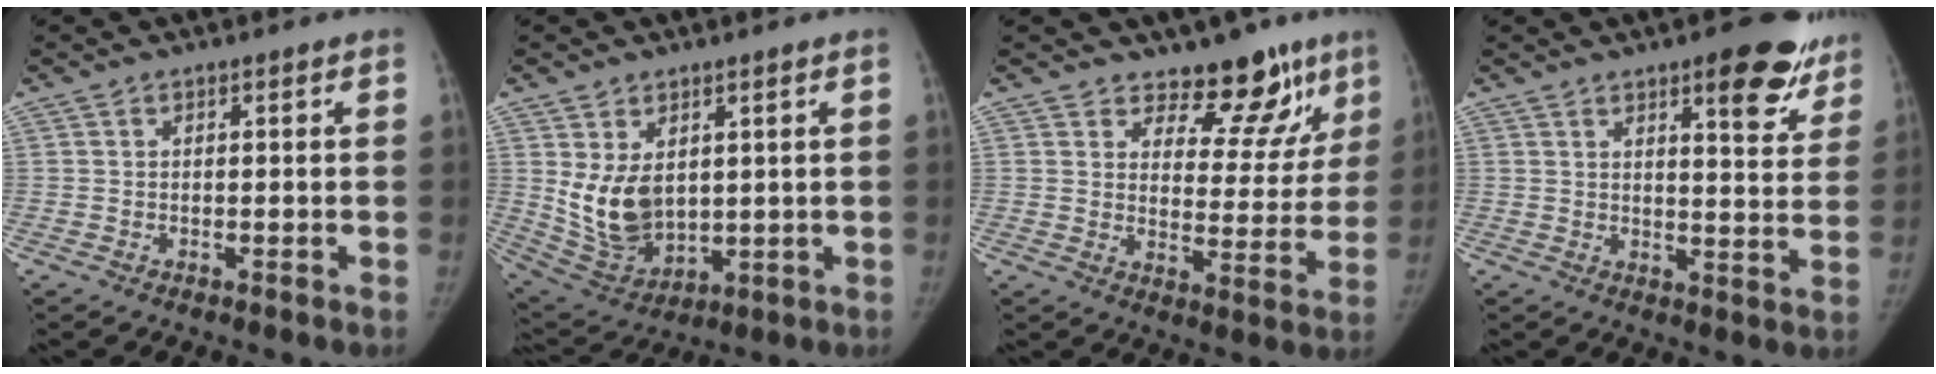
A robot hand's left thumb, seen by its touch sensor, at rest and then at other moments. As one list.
[{"total": 10.6, "force": [2.0, 7.2, 7.6], "torque": [-0.117, -0.022, 0.063]}, {"total": 11.7, "force": [9.0, 6.0, 4.6], "torque": [-0.004, -0.068, 0.120]}, {"total": 12.6, "force": [7.8, 4.2, 9.0], "torque": [-0.065, -0.040, 0.097]}]